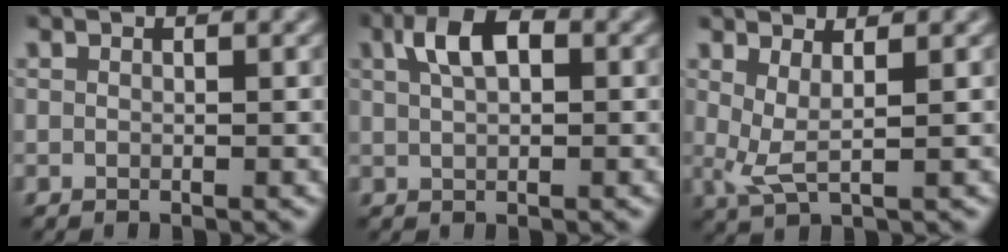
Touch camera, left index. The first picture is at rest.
{"total": 3.5, "force": [1.1, 1.8, 2.8], "torque": [-0.053, 0.011, 0.019]}
{"total": 2.6, "force": [0.8, 0.5, 2.3], "torque": [-0.050, -0.007, 0.018]}